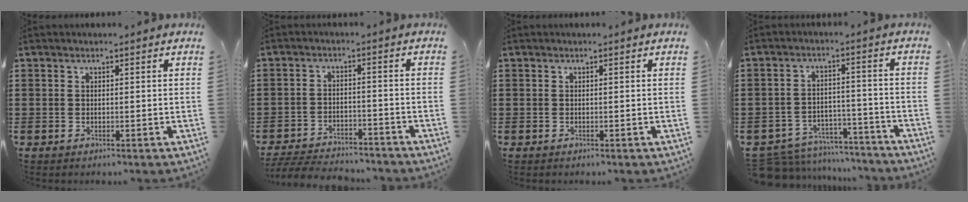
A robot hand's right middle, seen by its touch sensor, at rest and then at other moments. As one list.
[{"total": 4.8, "force": [-4.7, 0.6, 0.8], "torque": [-0.019, 0.004, -0.097]}, {"total": 0.0}, {"total": 6.0, "force": [-5.9, 1.2, 0.7], "torque": [-0.023, 0.012, -0.120]}]